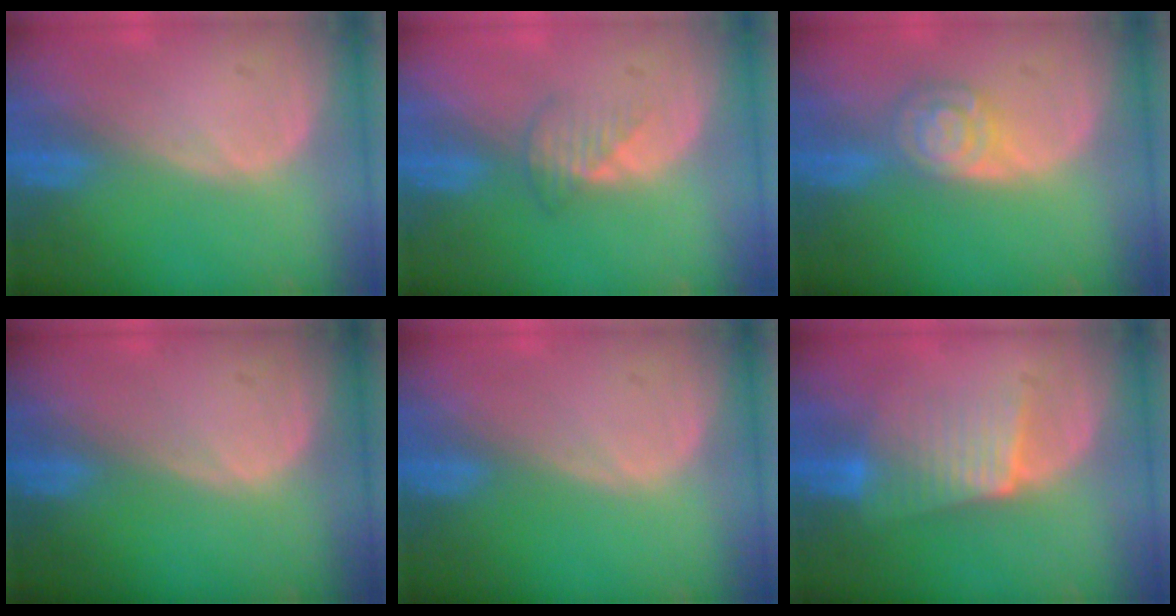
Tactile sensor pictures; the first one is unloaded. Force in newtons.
{"total": 2.5, "press": 2.5, "slide": 0.3}
{"total": 5.5, "press": 4.8, "slide": 2.6}
{"total": 0.0}
{"total": 0.0}
{"total": 6.2, "press": 5.9, "slide": 1.8}